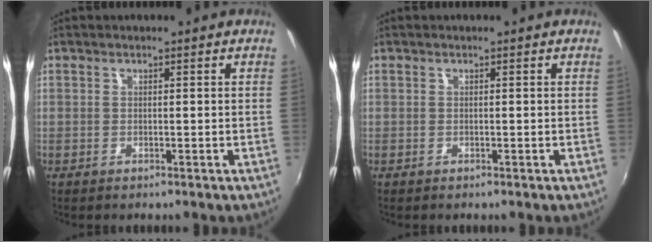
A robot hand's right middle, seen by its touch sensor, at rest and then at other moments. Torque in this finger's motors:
{"motor_torque": [0.10, -0.23, 0.03, 0.00]}